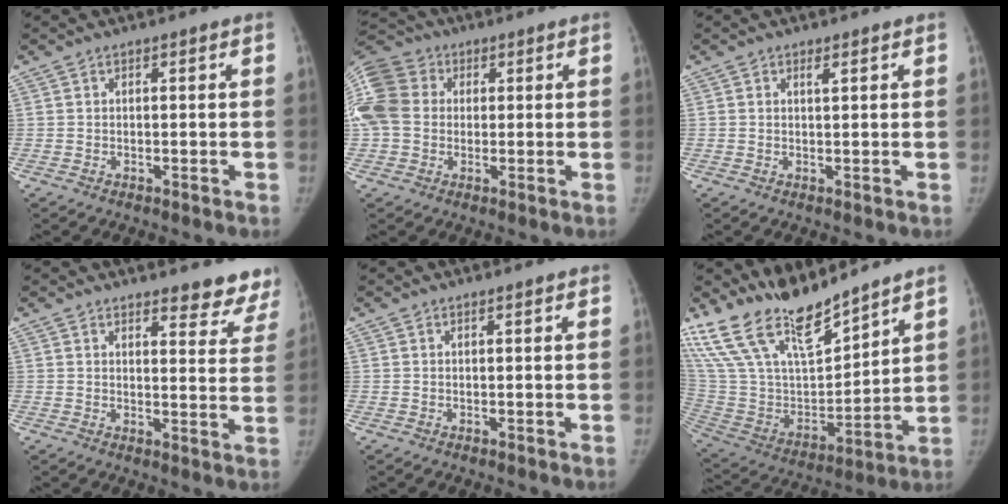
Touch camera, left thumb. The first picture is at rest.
{"total": 13.9, "force": [1.6, 11.7, 7.4], "torque": [-0.171, 0.032, 0.023]}
{"total": 1.1, "force": [0.6, 0.4, 0.8], "torque": [-0.010, -0.002, 0.010]}
{"total": 9.6, "force": [8.8, 2.8, 2.5], "torque": [0.016, -0.056, 0.081]}
{"total": 0.6, "force": [0.5, 0.1, 0.3], "torque": [-0.009, -0.002, 0.007]}
{"total": 23.3, "force": [19.5, 7.1, 10.7], "torque": [-0.186, -0.089, 0.373]}